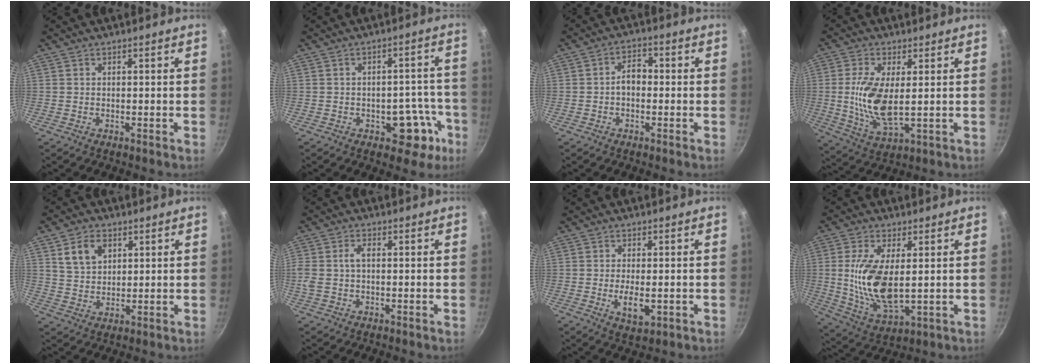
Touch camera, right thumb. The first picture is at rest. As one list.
[{"total": 9.1, "force": [-4.0, 5.3, 6.2], "torque": [-0.036, 0.043, -0.042]}, {"total": 4.2, "force": [-0.6, 2.8, 3.1], "torque": [-0.035, 0.019, -0.018]}, {"total": 11.1, "force": [0.4, 4.6, 10.1], "torque": [-0.208, -0.020, 0.016]}, {"total": 7.1, "force": [3.2, 4.9, 4.0], "torque": [-0.052, -0.013, 0.063]}, {"total": 4.2, "force": [0.2, 2.5, 3.3], "torque": [-0.086, 0.013, 0.005]}, {"total": 5.1, "force": [-1.0, 2.4, 4.3], "torque": [-0.074, -0.007, -0.012]}, {"total": 13.7, "force": [0.8, 6.3, 12.2], "torque": [-0.240, -0.022, 0.030]}]